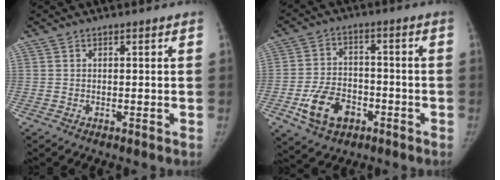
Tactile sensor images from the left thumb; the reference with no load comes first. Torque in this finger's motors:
{"motor_torque": [-1.08, 1.17, 0.48, 0.45, 0.07]}